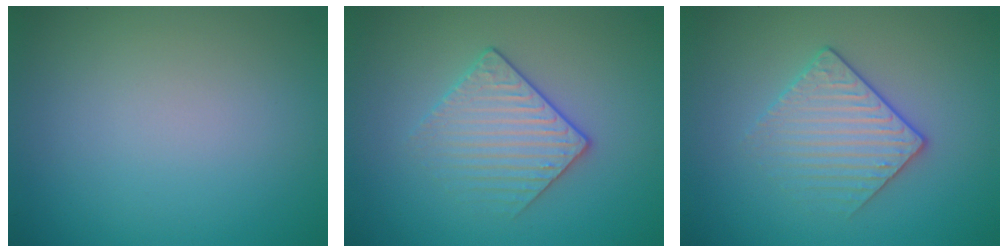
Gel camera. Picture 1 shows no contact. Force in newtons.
{"total": 3.1, "press": 2.9, "slide": 1.2}
{"total": 2.9, "press": 2.6, "slide": 1.2}